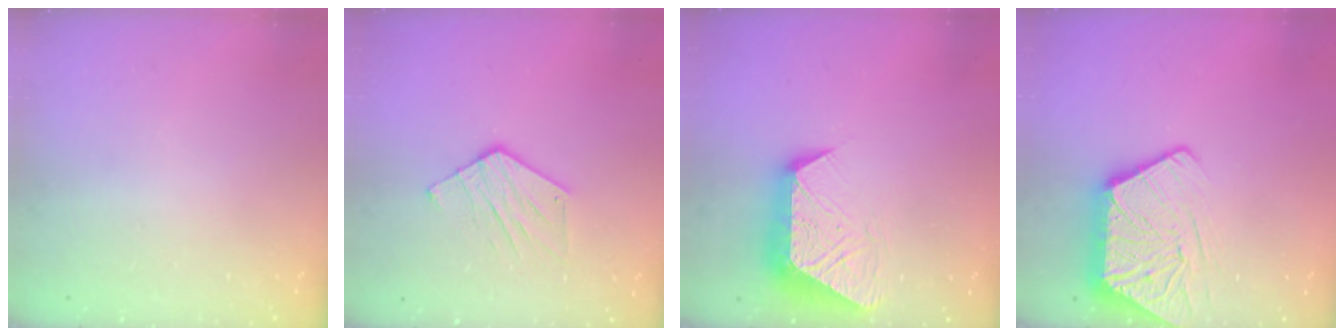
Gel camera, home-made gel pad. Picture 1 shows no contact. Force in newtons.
{"total": 8.7, "press": 8.6, "slide": 0.6}
{"total": 12.8, "press": 12.7, "slide": 1.0}
{"total": 13.3, "press": 13.3, "slide": 1.1}